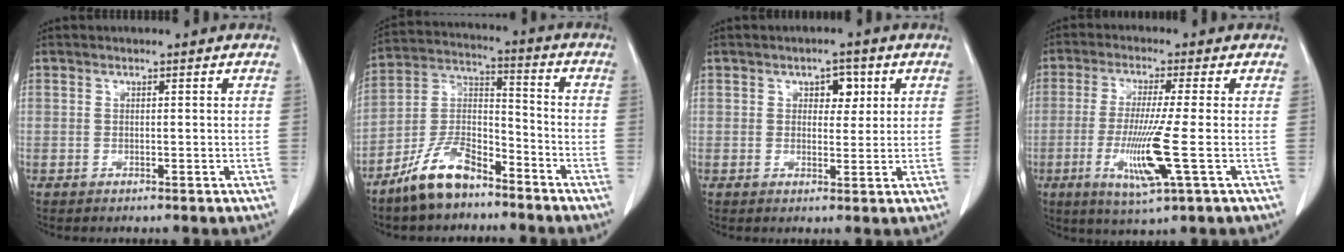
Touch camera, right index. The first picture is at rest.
{"total": 10.8, "force": [-8.1, 4.4, 5.5], "torque": [-0.115, 0.016, -0.157]}
{"total": 3.4, "force": [1.3, 2.1, 2.3], "torque": [-0.027, 0.006, 0.019]}
{"total": 9.8, "force": [-2.4, -0.7, 9.4], "torque": [-0.191, -0.028, -0.047]}